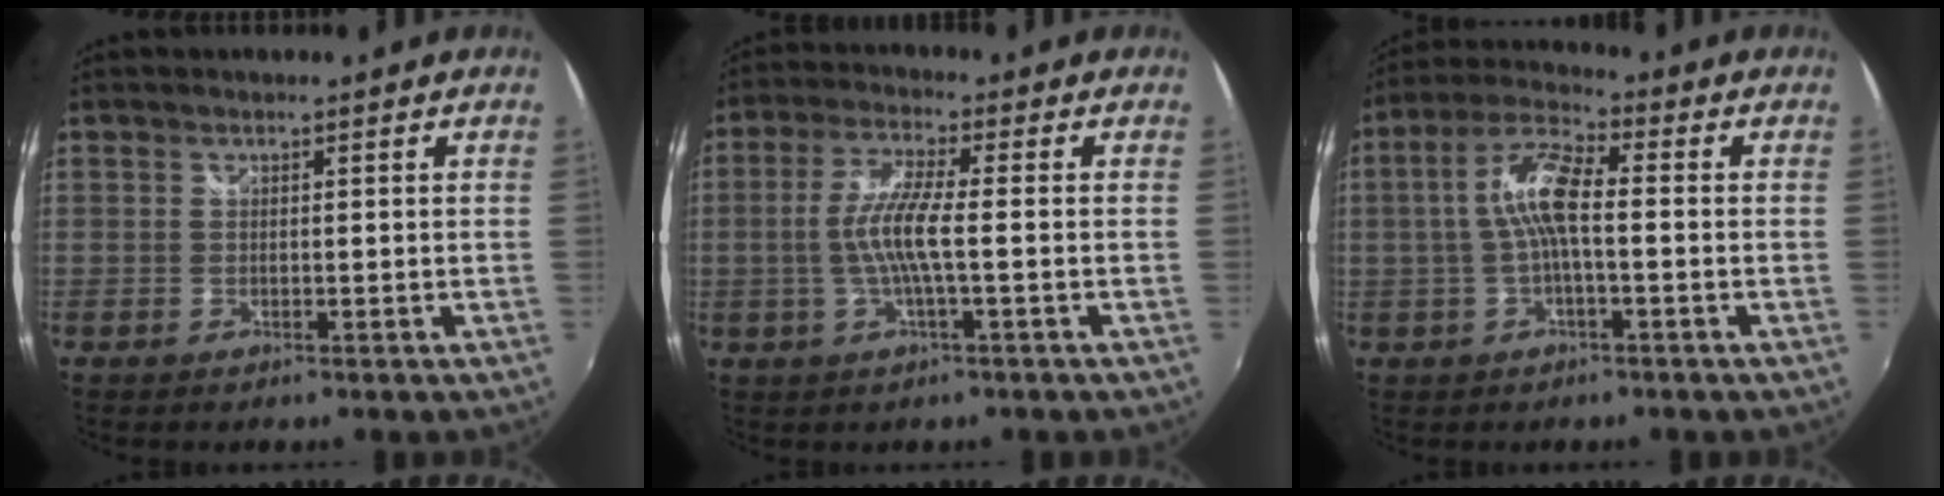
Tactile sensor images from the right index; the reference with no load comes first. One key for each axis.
{"total": 7.6, "fx": -1.1, "fy": 0.6, "fz": 7.5, "tx": -0.156, "ty": 0.001, "tz": -0.021}
{"total": 8.5, "fx": -0.4, "fy": 2.2, "fz": 8.2, "tx": -0.172, "ty": 0.017, "tz": -0.008}